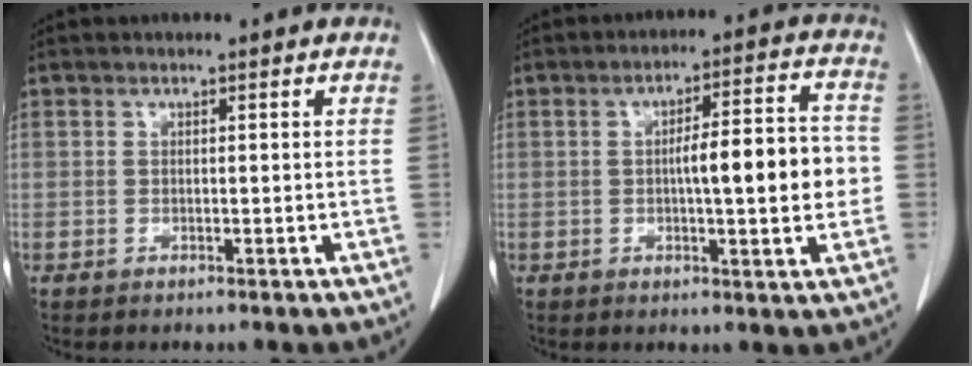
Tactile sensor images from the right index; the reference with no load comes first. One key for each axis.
{"total": 10.5, "fx": -0.7, "fy": 1.8, "fz": 10.3, "tx": -0.146, "ty": 0.022, "tz": -0.009}